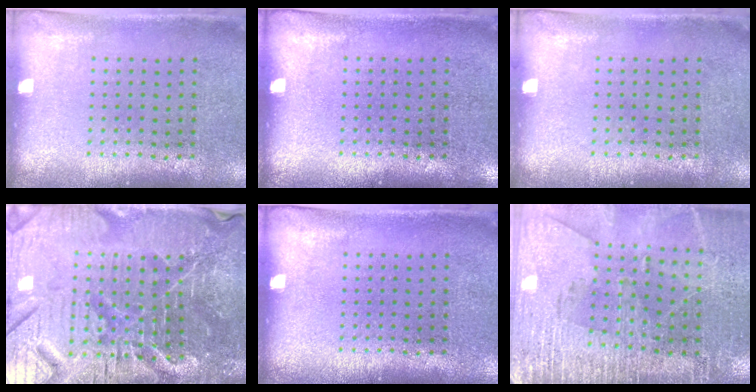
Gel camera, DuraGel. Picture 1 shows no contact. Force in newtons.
{"total": 0.0}
{"total": 0.0}
{"total": 7.2, "press": 6.4, "slide": 3.4}
{"total": 0.0}
{"total": 3.1, "press": 3.0, "slide": 0.5}